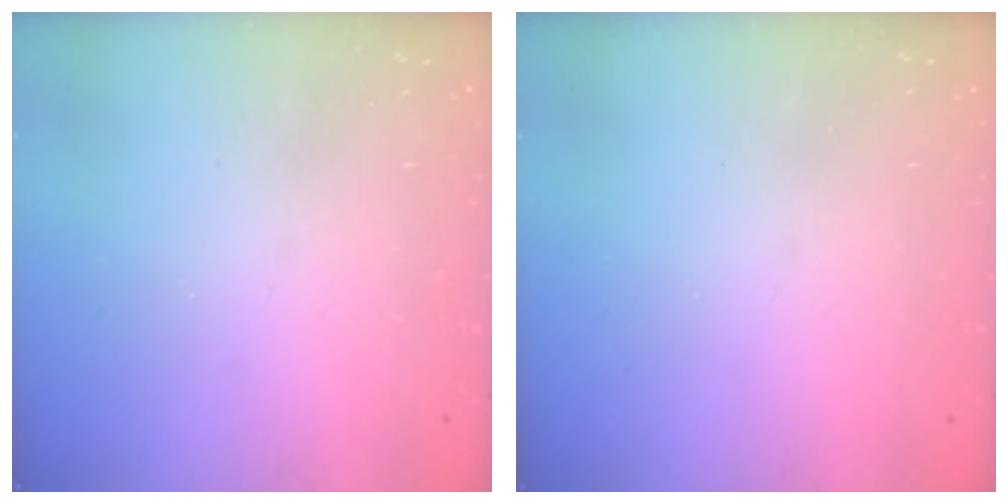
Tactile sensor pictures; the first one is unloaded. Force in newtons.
{"total": 0.0}